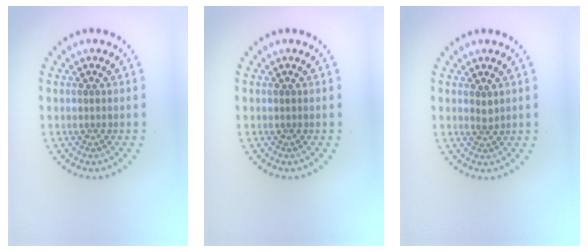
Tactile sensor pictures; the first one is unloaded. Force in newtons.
{"total": 0.0}
{"total": 0.9, "press": 0.6, "slide": 0.7}